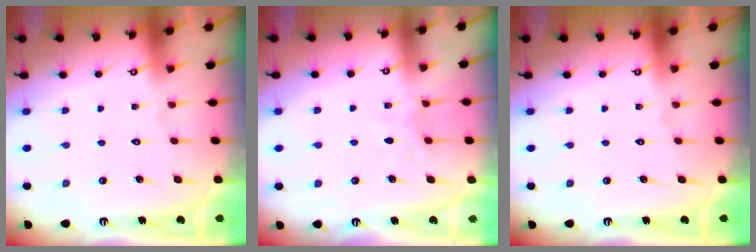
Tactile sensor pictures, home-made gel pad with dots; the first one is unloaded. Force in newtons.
{"total": 3.6, "press": 3.6, "slide": 0.4}
{"total": 0.0}